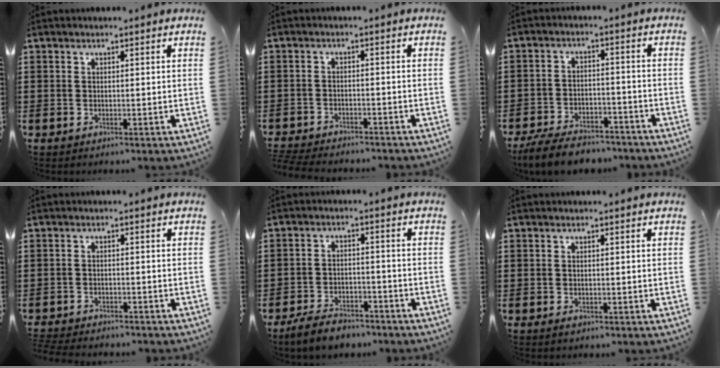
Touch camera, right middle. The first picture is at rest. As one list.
[{"total": 3.4, "force": [-3.4, 0.3, 0.1], "torque": [-0.014, -0.005, -0.074]}, {"total": 6.8, "force": [-6.4, 1.5, 1.8], "torque": [-0.034, 0.014, -0.125]}, {"total": 2.8, "force": [-2.8, 0.3, 0.0], "torque": [-0.007, -0.002, -0.061]}, {"total": 5.2, "force": [-4.9, 1.2, 1.4], "torque": [-0.036, 0.006, -0.100]}, {"total": 0.9, "force": [-0.8, 0.4, 0.3], "torque": [-0.007, -0.001, -0.015]}]